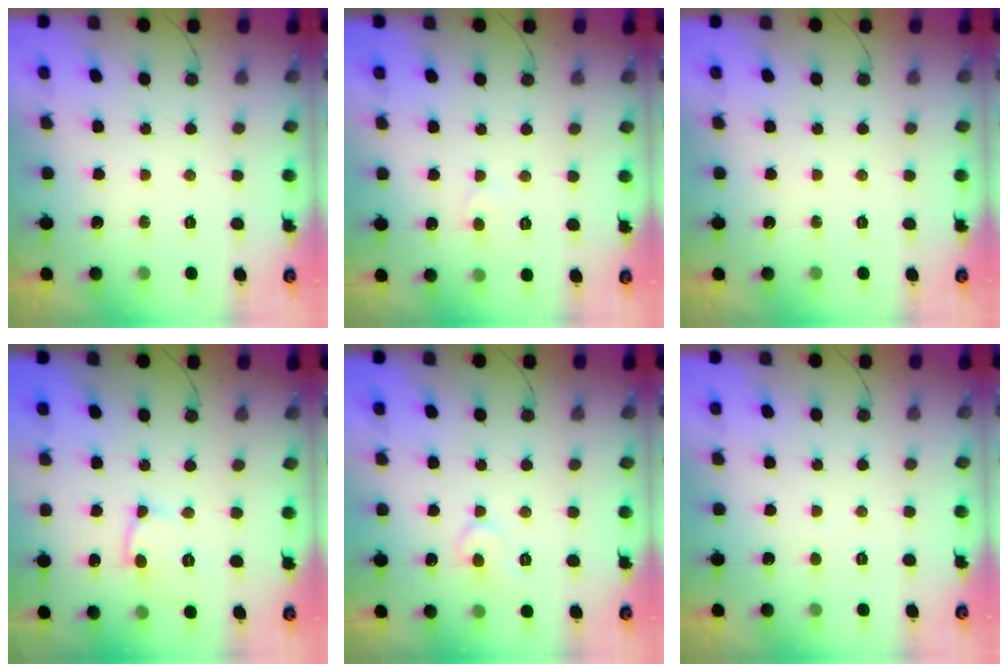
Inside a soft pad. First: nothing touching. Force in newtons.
{"total": 4.4, "press": 4.4, "slide": 0.4}
{"total": 0.0}
{"total": 8.5, "press": 8.4, "slide": 1.1}
{"total": 5.5, "press": 5.5, "slide": 0.3}
{"total": 0.5, "press": 0.5, "slide": 0.1}